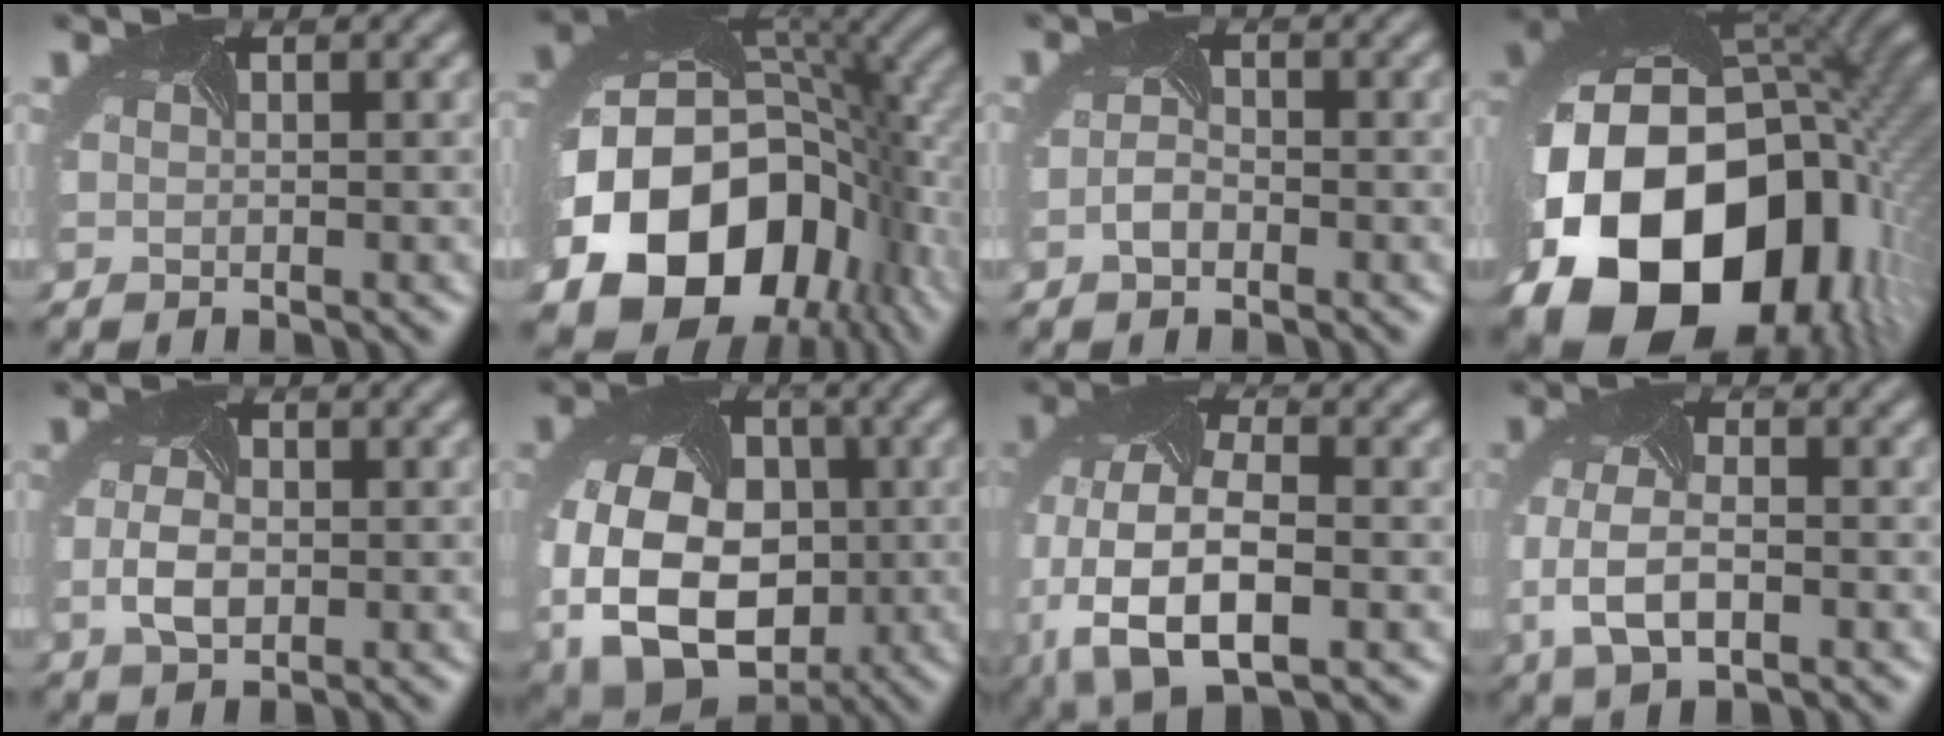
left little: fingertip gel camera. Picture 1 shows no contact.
{"total": 18.6, "force": [-6.1, 13.2, 11.6], "torque": [-0.230, -0.055, -0.073]}
{"total": 1.7, "force": [-1.4, 0.6, 0.6], "torque": [-0.024, -0.001, -0.022]}
{"total": 22.1, "force": [-6.6, 15.9, 13.9], "torque": [-0.331, -0.070, -0.091]}
{"total": 2.7, "force": [-0.9, 1.7, 2.0], "torque": [-0.056, -0.002, -0.009]}
{"total": 15.2, "force": [-3.3, 11.0, 10.0], "torque": [-0.197, -0.034, -0.029]}
{"total": 10.5, "force": [-3.7, 5.2, 8.3], "torque": [-0.188, -0.020, -0.054]}
{"total": 5.1, "force": [-1.5, 2.7, 4.0], "torque": [-0.101, -0.010, -0.019]}